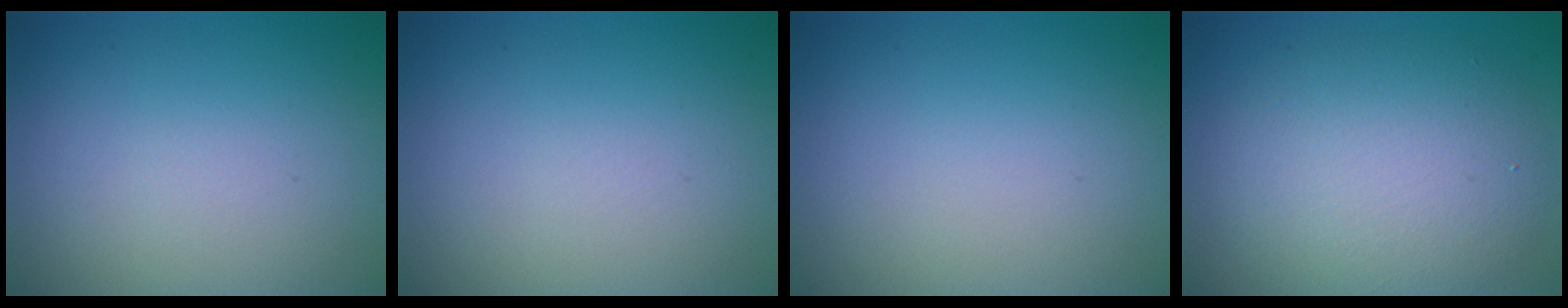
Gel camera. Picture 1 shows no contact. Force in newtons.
{"total": 0.0}
{"total": 0.0}
{"total": 6.6, "press": 6.6, "slide": 0.4}